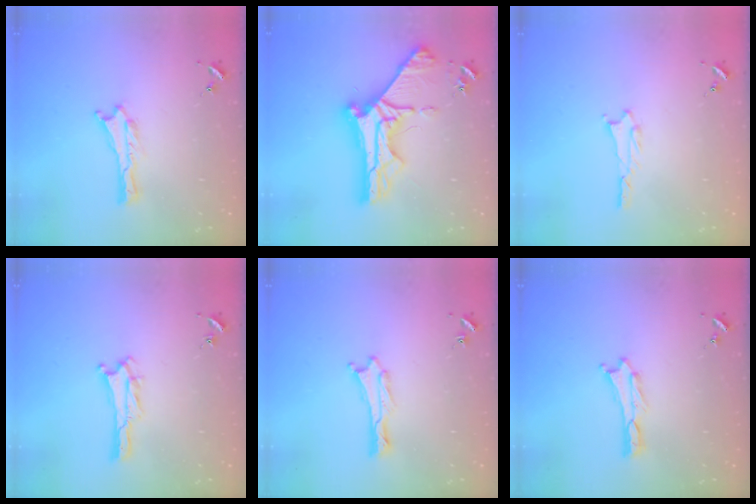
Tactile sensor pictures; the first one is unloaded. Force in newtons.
{"total": 11.8, "press": 11.7, "slide": 1.2}
{"total": 1.0, "press": 1.0, "slide": 0.1}
{"total": 1.3, "press": 1.3, "slide": 0.4}
{"total": 0.6, "press": 0.6, "slide": 0.1}
{"total": 0.0}